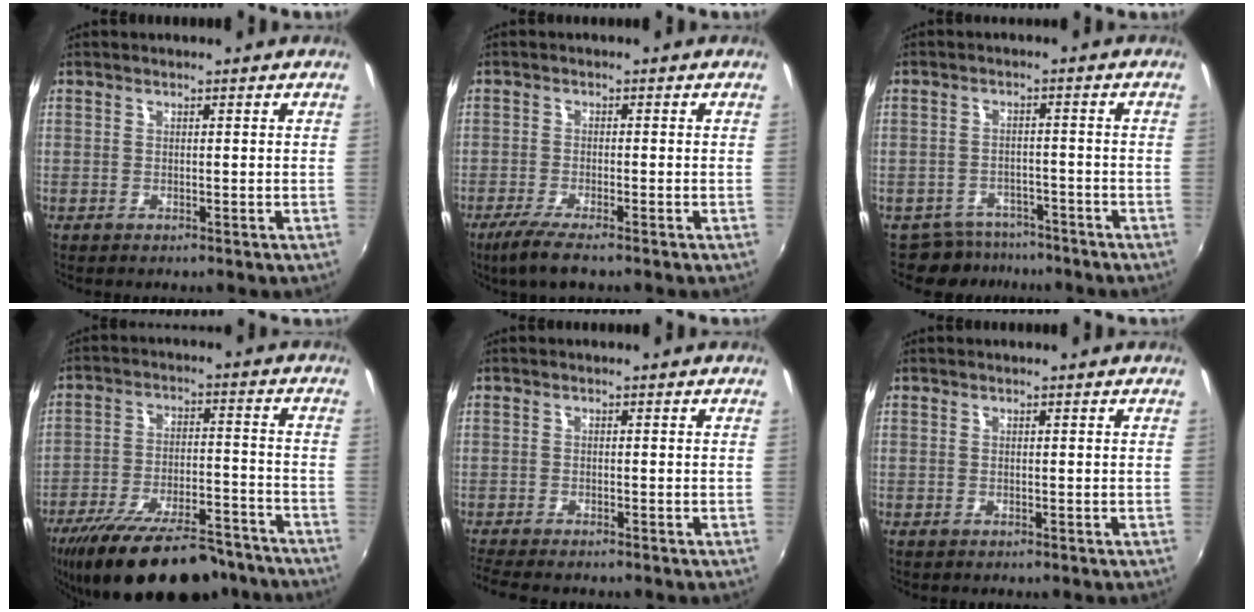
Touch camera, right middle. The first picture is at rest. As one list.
[{"total": 5.5, "force": [-4.1, 0.5, 3.7], "torque": [-0.092, -0.018, -0.077]}, {"total": 6.4, "force": [-5.6, 3.2, 0.5], "torque": [-0.022, 0.007, -0.083]}, {"total": 23.4, "force": [-19.1, 7.0, 11.5], "torque": [-0.213, -0.025, -0.276]}, {"total": 5.5, "force": [-4.8, 0.7, 2.6], "torque": [-0.068, -0.026, -0.085]}, {"total": 0.0}]